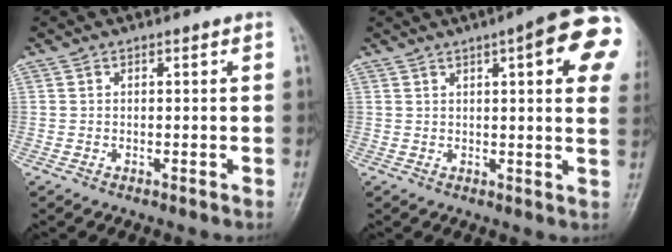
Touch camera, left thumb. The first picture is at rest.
{"total": 16.9, "force": [5.9, 3.6, 15.4], "torque": [-0.183, 0.002, 0.065]}